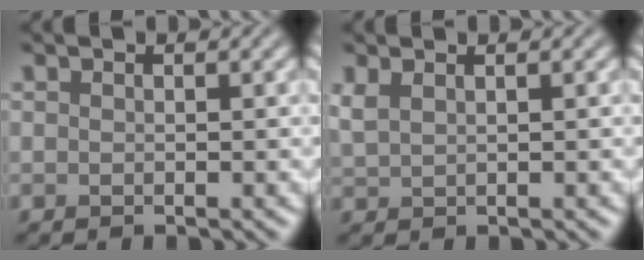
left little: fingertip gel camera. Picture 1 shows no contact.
{"total": 1.5, "force": [0.8, 0.6, 1.1], "torque": [-0.034, 0.002, 0.019]}